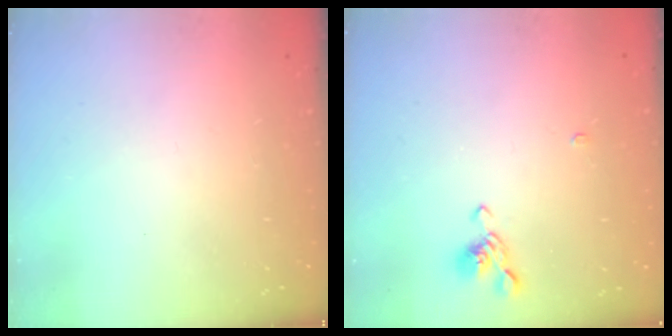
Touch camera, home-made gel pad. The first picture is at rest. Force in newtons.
{"total": 2.5, "press": 2.4, "slide": 0.7}